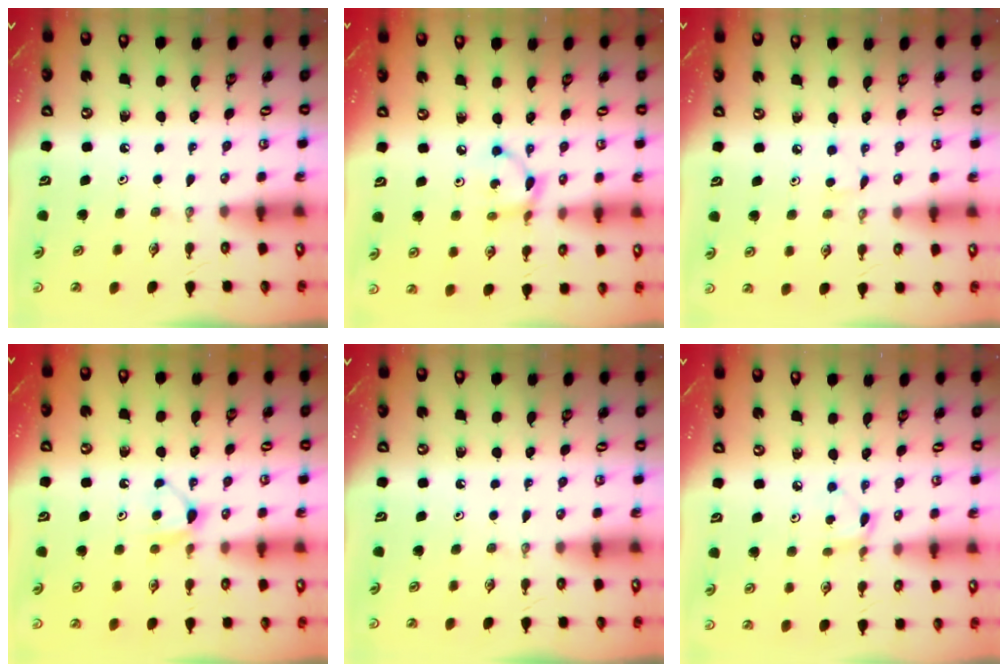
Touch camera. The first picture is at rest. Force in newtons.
{"total": 5.2, "press": 5.2, "slide": 0.2}
{"total": 2.9, "press": 2.9, "slide": 0.4}
{"total": 6.3, "press": 6.3, "slide": 0.7}
{"total": 0.0}
{"total": 3.1, "press": 3.0, "slide": 0.4}